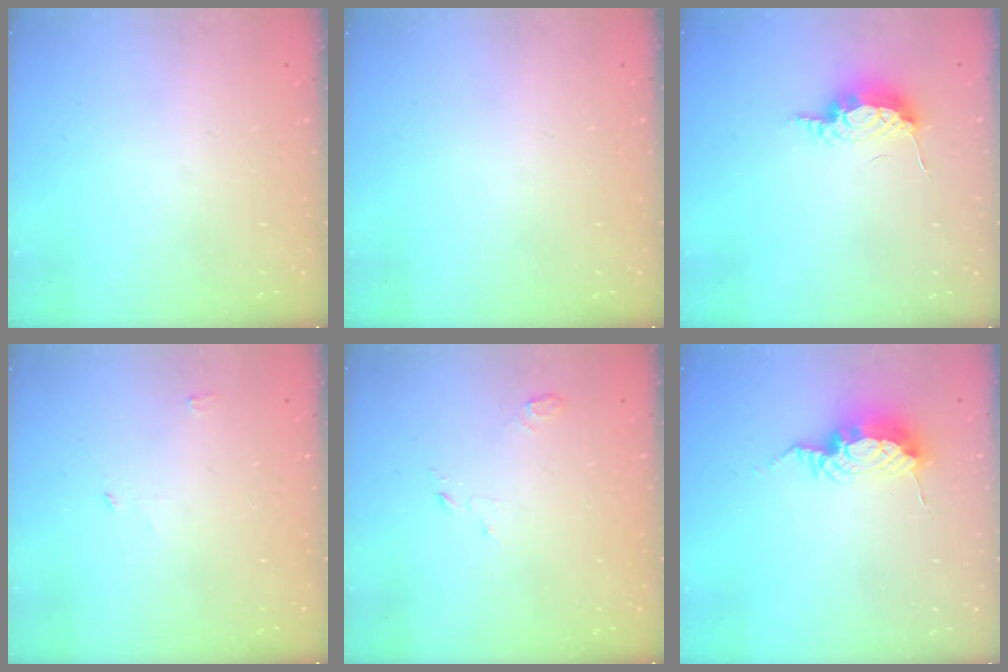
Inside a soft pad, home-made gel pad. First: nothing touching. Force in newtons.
{"total": 0.0}
{"total": 7.6, "press": 7.6, "slide": 0.2}
{"total": 2.7, "press": 2.7, "slide": 0.3}
{"total": 2.8, "press": 2.8, "slide": 0.3}
{"total": 9.2, "press": 9.1, "slide": 0.8}